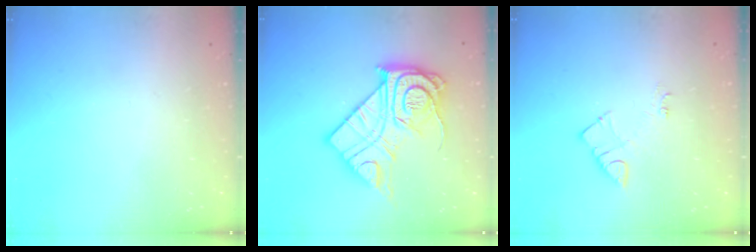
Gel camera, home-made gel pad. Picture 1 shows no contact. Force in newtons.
{"total": 19.5, "press": 19.4, "slide": 1.5}
{"total": 5.0, "press": 4.9, "slide": 0.8}